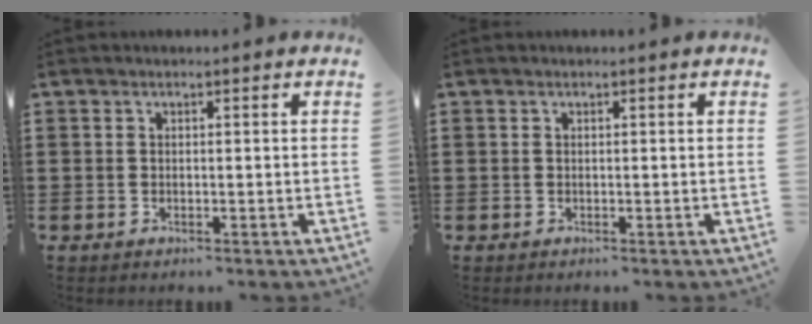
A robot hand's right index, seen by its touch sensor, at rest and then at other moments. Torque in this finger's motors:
{"motor_torque": [1.16, 0.98, 0.00, 0.01]}